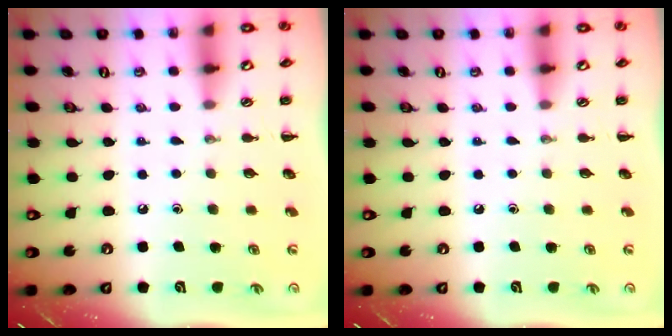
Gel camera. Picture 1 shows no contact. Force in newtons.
{"total": 0.0}